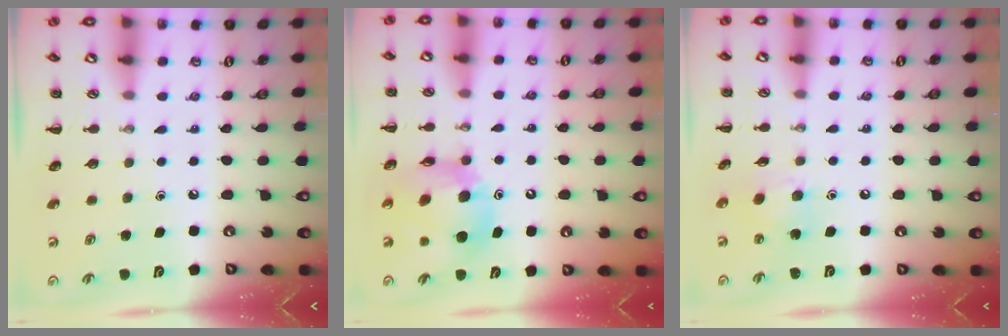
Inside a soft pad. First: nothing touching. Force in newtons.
{"total": 11.2, "press": 10.7, "slide": 3.3}
{"total": 8.8, "press": 8.6, "slide": 1.8}